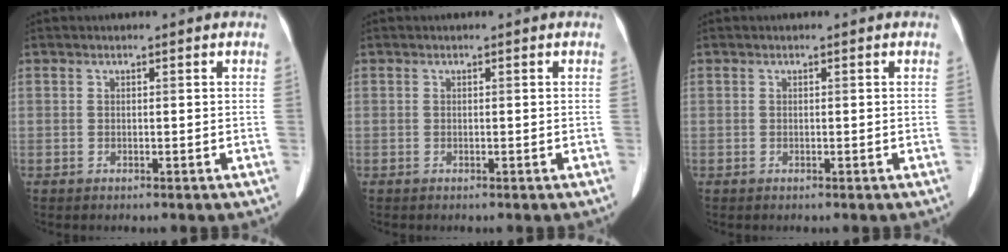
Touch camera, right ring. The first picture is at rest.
{"total": 0.0}
{"total": 0.0}